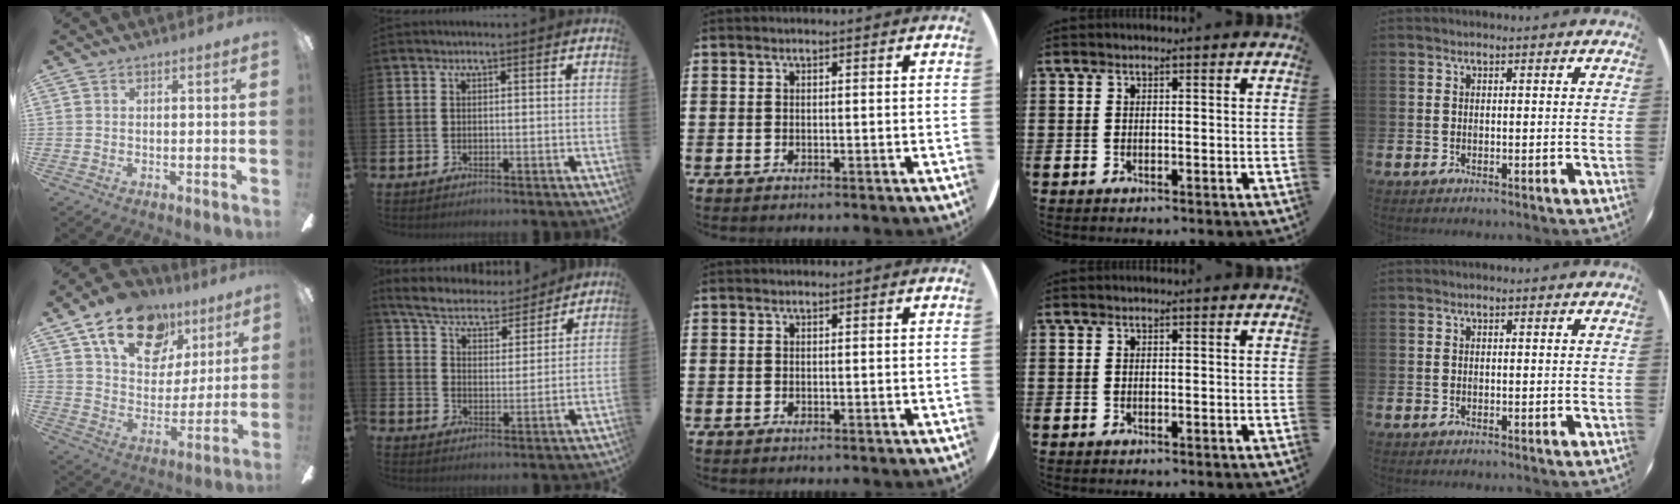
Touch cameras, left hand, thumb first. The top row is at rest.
{"thumb": {"total": 20.5, "force": [11.8, 12.8, 10.8], "torque": [-0.164, -0.052, 0.209]}, "index": {"total": 6.0, "force": [5.8, 1.4, 0.9], "torque": [-0.049, -0.043, 0.098]}}